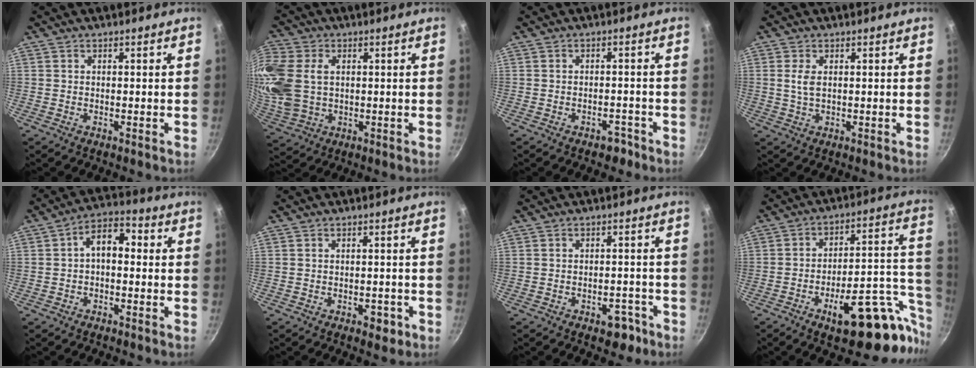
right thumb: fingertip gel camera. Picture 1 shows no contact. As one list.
[{"total": 19.7, "force": [2.3, 14.3, 13.4], "torque": [-0.360, 0.014, 0.059]}, {"total": 2.7, "force": [-1.9, 1.5, 1.0], "torque": [-0.003, 0.017, -0.025]}, {"total": 3.0, "force": [0.6, 1.6, 2.5], "torque": [-0.057, -0.001, 0.014]}, {"total": 6.9, "force": [0.1, 4.2, 5.5], "torque": [-0.068, 0.030, -0.011]}, {"total": 2.7, "force": [-1.4, 1.5, 1.8], "torque": [-0.014, 0.008, -0.015]}, {"total": 4.6, "force": [-2.8, 2.6, 2.6], "torque": [-0.014, 0.024, -0.036]}, {"total": 21.8, "force": [-11.4, 7.4, 17.1], "torque": [-0.137, 0.108, -0.153]}]